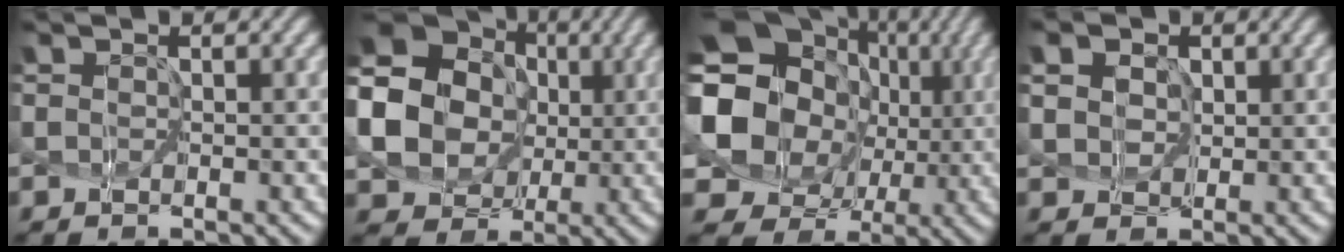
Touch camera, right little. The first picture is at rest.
{"total": 18.2, "force": [2.2, 16.6, 7.0], "torque": [-0.205, 0.021, 0.017]}
{"total": 12.1, "force": [1.0, 10.1, 6.6], "torque": [-0.138, -0.016, 0.020]}
{"total": 7.0, "force": [3.2, 5.0, 3.6], "torque": [-0.076, 0.024, 0.039]}